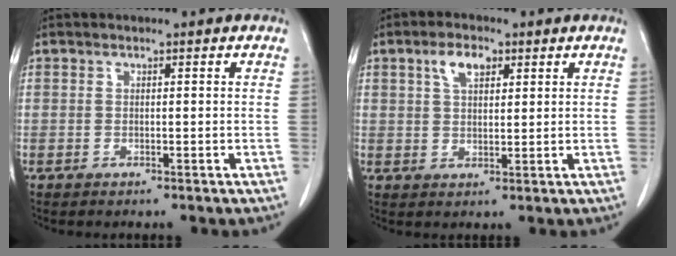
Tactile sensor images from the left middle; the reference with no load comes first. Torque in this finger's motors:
{"motor_torque": [0.40, -0.15, -0.11, -0.02]}